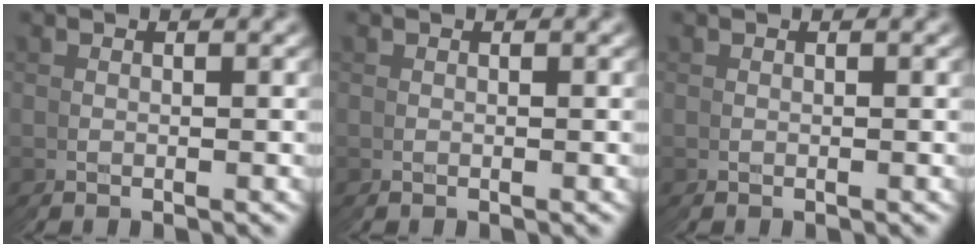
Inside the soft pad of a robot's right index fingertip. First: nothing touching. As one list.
[{"total": 0.0}, {"total": 0.0}]